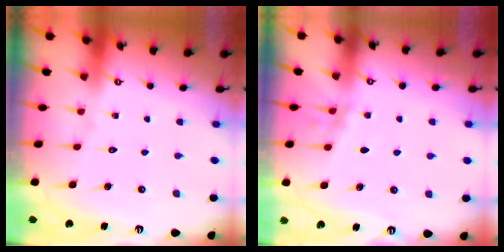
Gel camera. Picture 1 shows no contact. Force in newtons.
{"total": 5.5, "press": 4.7, "slide": 2.8}